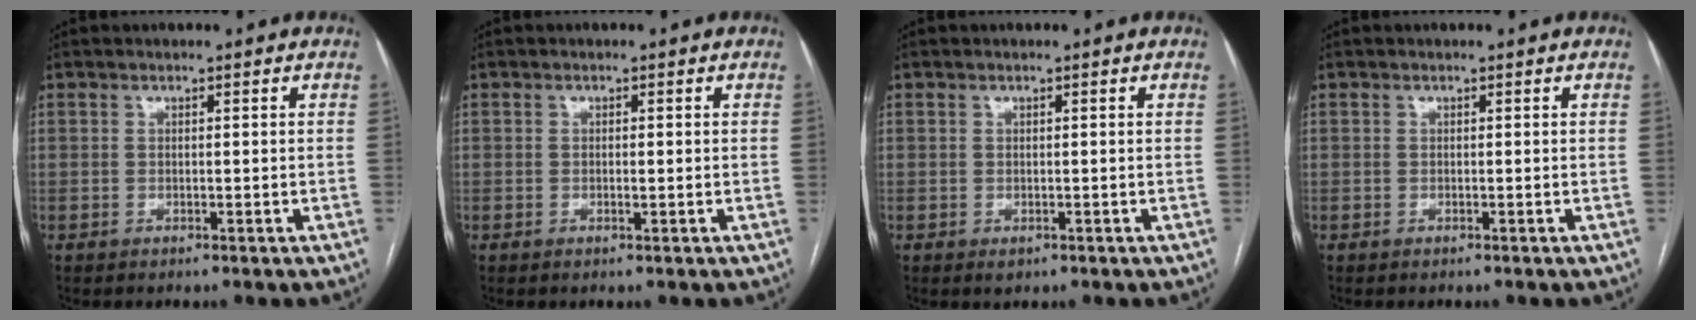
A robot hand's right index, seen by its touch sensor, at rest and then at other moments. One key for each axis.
{"total": 0.9, "fx": -0.1, "fy": 0.2, "fz": 0.8, "tx": -0.014, "ty": -0.001, "tz": -0.001}
{"total": 0.8, "fx": -0.3, "fy": 0.5, "fz": 0.5, "tx": -0.004, "ty": 0.000, "tz": 0.000}
{"total": 0.0}